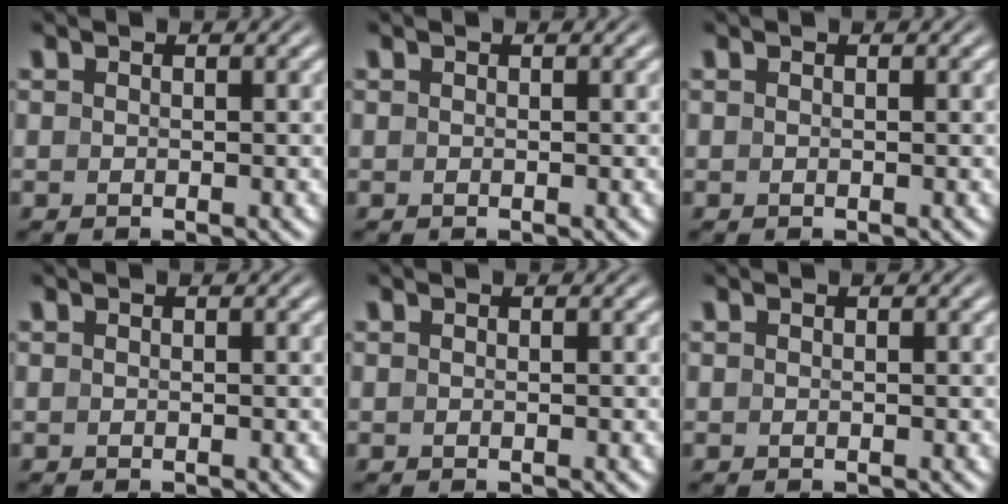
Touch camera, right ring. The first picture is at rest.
{"total": 0.0}
{"total": 0.0}
{"total": 0.0}
{"total": 0.0}
{"total": 0.0}